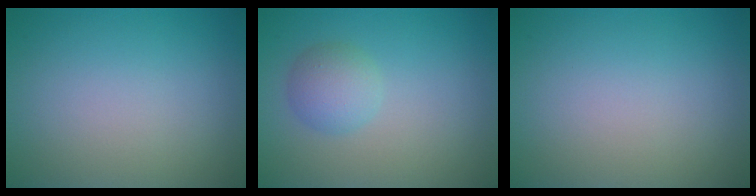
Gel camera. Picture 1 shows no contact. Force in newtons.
{"total": 2.5, "press": 2.5, "slide": 0.1}
{"total": 0.0}